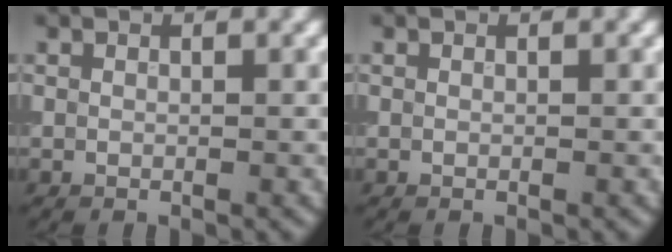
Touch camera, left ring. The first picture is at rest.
{"total": 0.0}